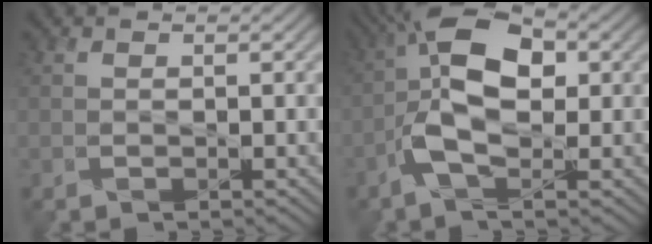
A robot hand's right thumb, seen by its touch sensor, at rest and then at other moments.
{"total": 9.0, "force": [-0.9, 4.1, 8.0], "torque": [-0.155, 0.029, -0.034]}